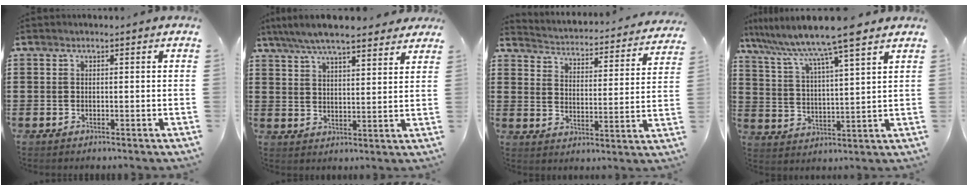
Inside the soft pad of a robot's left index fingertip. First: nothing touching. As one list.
[{"total": 6.6, "force": [5.8, 0.9, 2.8], "torque": [-0.076, -0.017, 0.105]}, {"total": 2.6, "force": [2.6, -0.1, -0.2], "torque": [-0.019, -0.035, 0.034]}, {"total": 8.4, "force": [7.1, -0.4, 4.4], "torque": [-0.112, -0.041, 0.114]}]